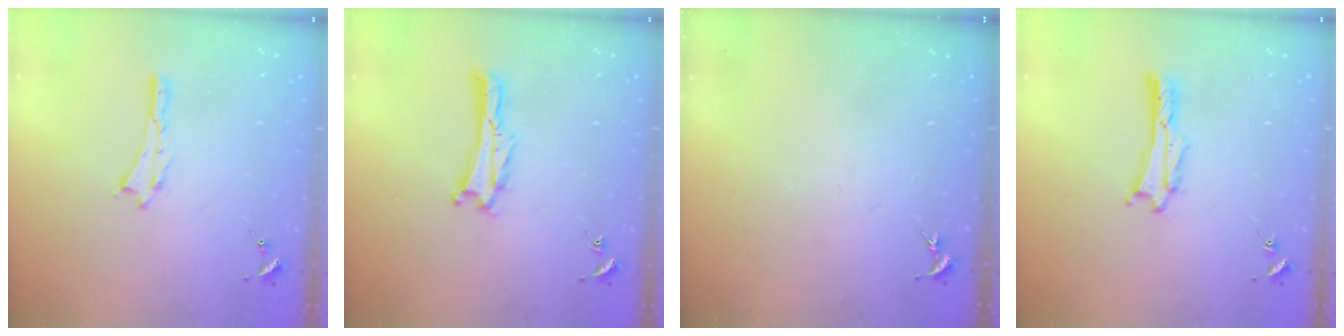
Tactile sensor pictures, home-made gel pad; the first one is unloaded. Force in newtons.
{"total": 0.0}
{"total": 0.0}
{"total": 0.0}